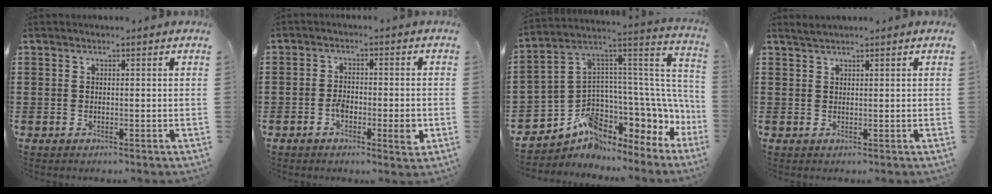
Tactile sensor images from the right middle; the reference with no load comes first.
{"total": 4.2, "force": [-1.5, 1.7, 3.6], "torque": [-0.058, 0.002, -0.029]}
{"total": 4.8, "force": [-2.1, 3.5, 2.4], "torque": [-0.085, -0.056, -0.049]}
{"total": 0.9, "force": [0.9, -0.1, 0.3], "torque": [-0.007, 0.000, 0.017]}